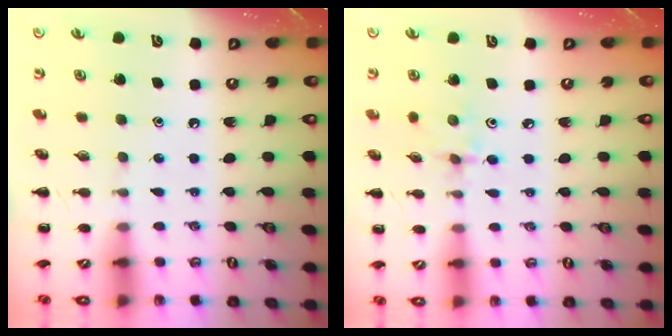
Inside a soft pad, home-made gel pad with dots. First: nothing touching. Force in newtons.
{"total": 2.9, "press": 2.7, "slide": 0.9}